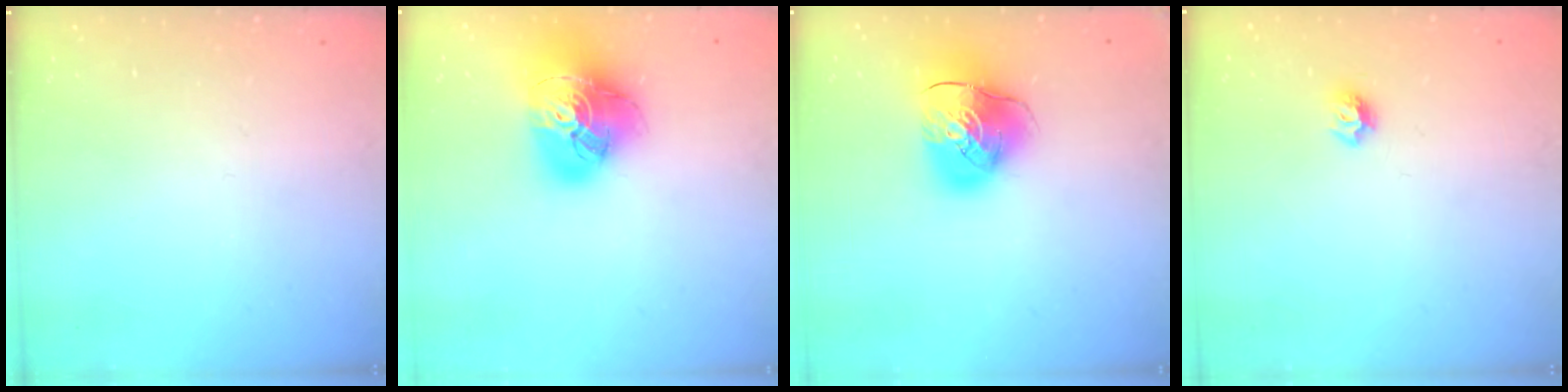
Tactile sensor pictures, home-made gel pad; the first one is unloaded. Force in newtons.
{"total": 20.6, "press": 20.5, "slide": 2.1}
{"total": 12.1, "press": 11.9, "slide": 1.9}
{"total": 6.5, "press": 6.5, "slide": 0.8}